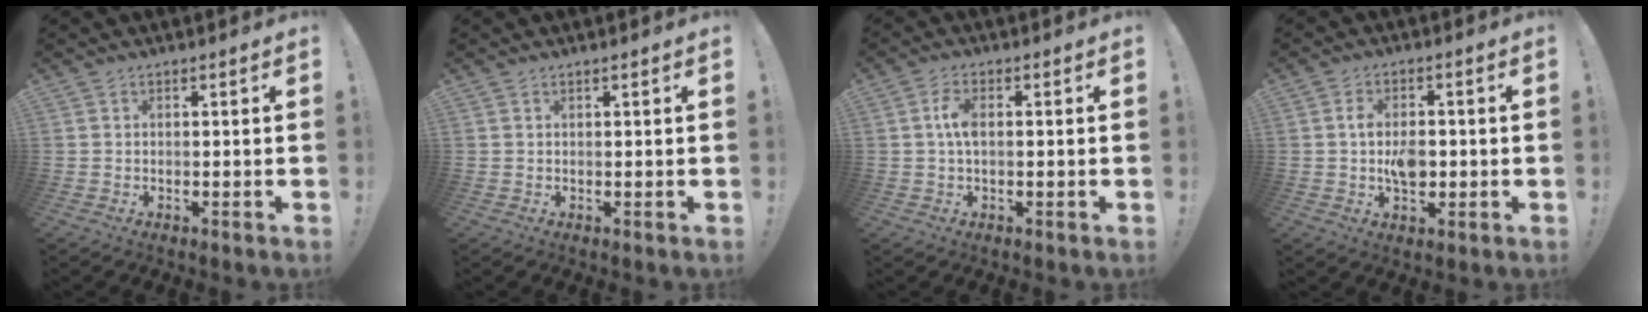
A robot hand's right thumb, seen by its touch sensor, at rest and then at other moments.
{"total": 0.6, "force": [0.3, -0.1, 0.5], "torque": [-0.005, -0.001, 0.005]}
{"total": 4.7, "force": [0.4, 2.2, 4.1], "torque": [-0.073, 0.008, 0.008]}
{"total": 7.8, "force": [-0.8, 4.9, 6.1], "torque": [-0.096, 0.005, -0.016]}